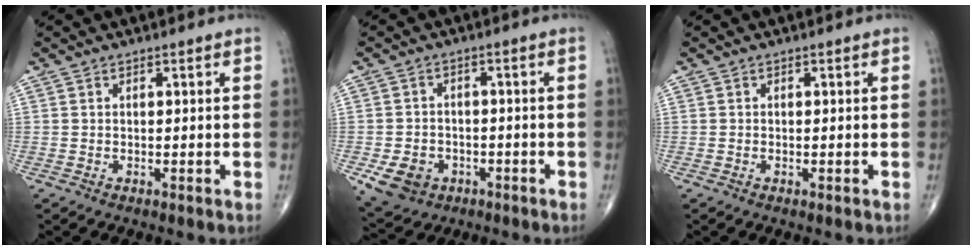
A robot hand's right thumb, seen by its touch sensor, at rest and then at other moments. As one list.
[{"total": 7.4, "force": [-3.0, 5.9, 3.4], "torque": [-0.052, 0.013, -0.039]}, {"total": 0.0}]